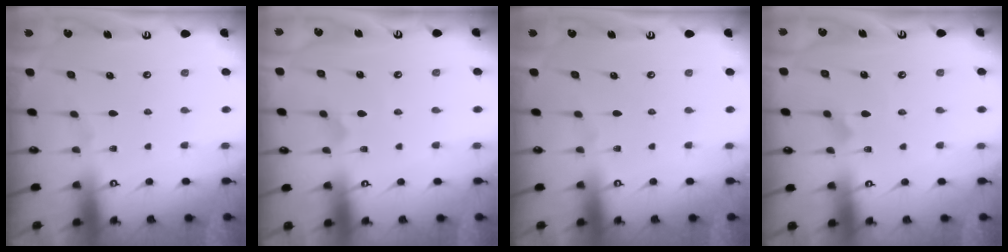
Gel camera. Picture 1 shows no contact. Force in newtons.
{"total": 2.1, "press": 2.1, "slide": 0.6}
{"total": 0.0}
{"total": 3.4, "press": 3.4, "slide": 0.3}